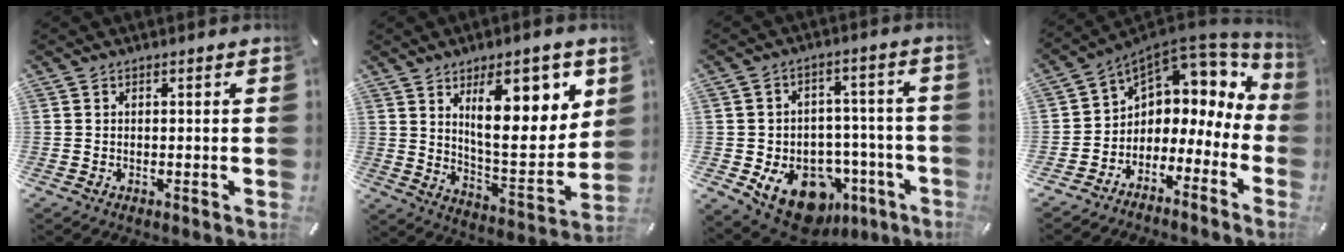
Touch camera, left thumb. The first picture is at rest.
{"total": 17.2, "force": [8.3, 6.9, 13.4], "torque": [-0.181, -0.045, 0.132]}
{"total": 15.8, "force": [-8.2, 10.5, 8.5], "torque": [-0.109, 0.048, -0.124]}
{"total": 4.9, "force": [2.2, 4.2, 1.2], "torque": [-0.035, -0.042, 0.038]}